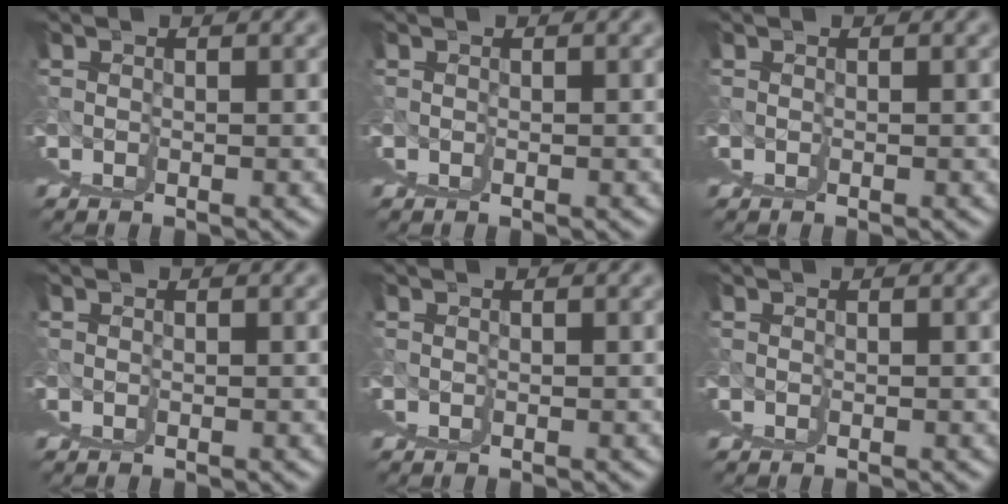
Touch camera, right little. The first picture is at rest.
{"total": 0.0}
{"total": 0.0}
{"total": 0.0}
{"total": 0.0}
{"total": 0.0}